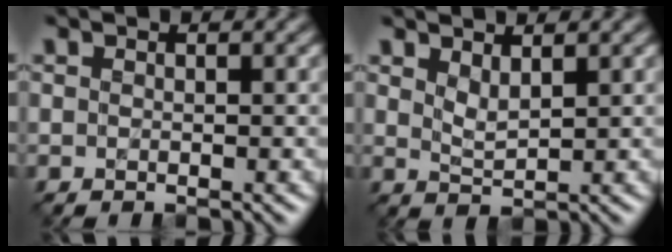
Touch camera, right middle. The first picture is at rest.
{"total": 1.4, "force": [1.2, 0.3, 0.7], "torque": [-0.016, -0.002, 0.027]}